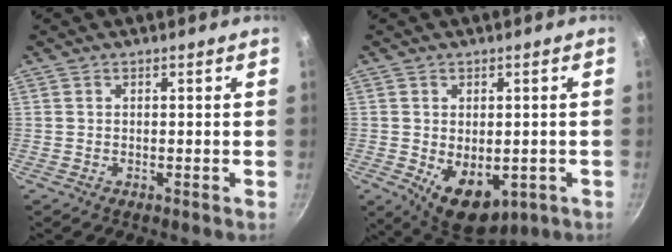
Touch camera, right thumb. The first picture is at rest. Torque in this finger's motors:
{"motor_torque": [0.08, 0.82, 0.15, 0.41, 0.28]}